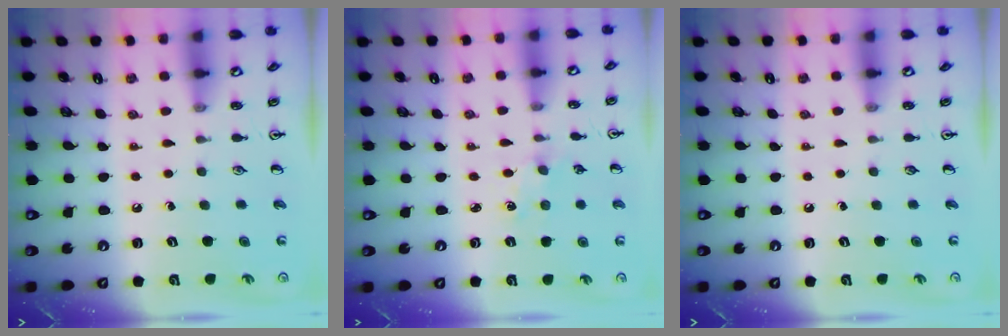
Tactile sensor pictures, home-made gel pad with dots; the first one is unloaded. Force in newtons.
{"total": 1.1, "press": 1.1, "slide": 0.2}
{"total": 0.0}